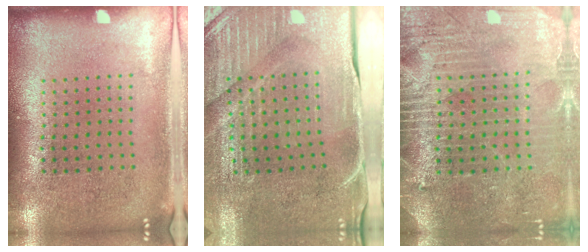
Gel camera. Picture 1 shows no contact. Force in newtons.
{"total": 3.8, "press": 3.7, "slide": 0.9}
{"total": 3.7, "press": 3.5, "slide": 1.4}